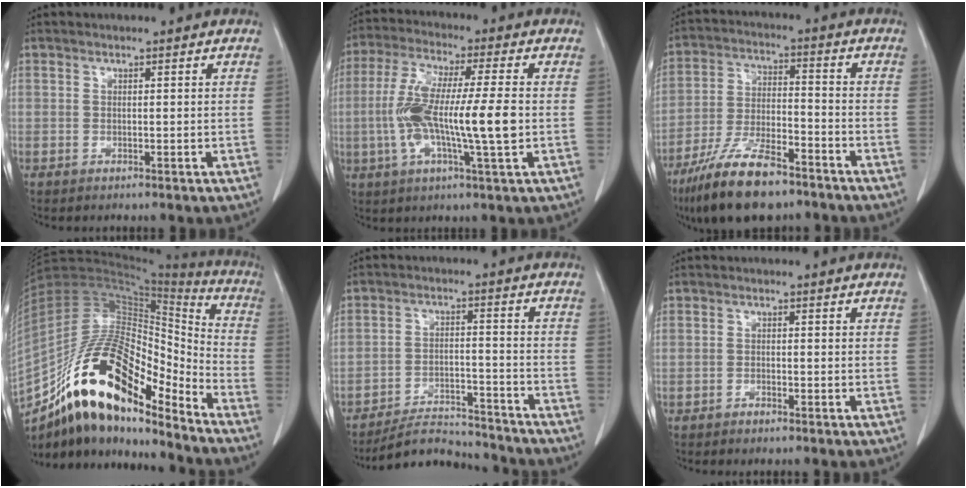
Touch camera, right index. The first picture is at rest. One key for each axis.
{"total": 13.8, "fx": -1.4, "fy": 1.1, "fz": 13.7, "tx": -0.264, "ty": 0.001, "tz": -0.029}
{"total": 14.1, "fx": -10.3, "fy": 3.7, "fz": 8.9, "tx": -0.174, "ty": -0.017, "tz": -0.186}
{"total": 21.2, "fx": -14.8, "fy": 6.5, "fz": 13.8, "tx": -0.257, "ty": 0.030, "tz": -0.258}
{"total": 9.9, "fx": -9.8, "fy": 1.6, "fz": 0.8, "tx": -0.006, "ty": 0.015, "tz": -0.155}
{"total": 1.1, "fx": -0.9, "fy": 0.3, "fz": 0.6, "tx": -0.013, "ty": 0.000, "tz": -0.012}